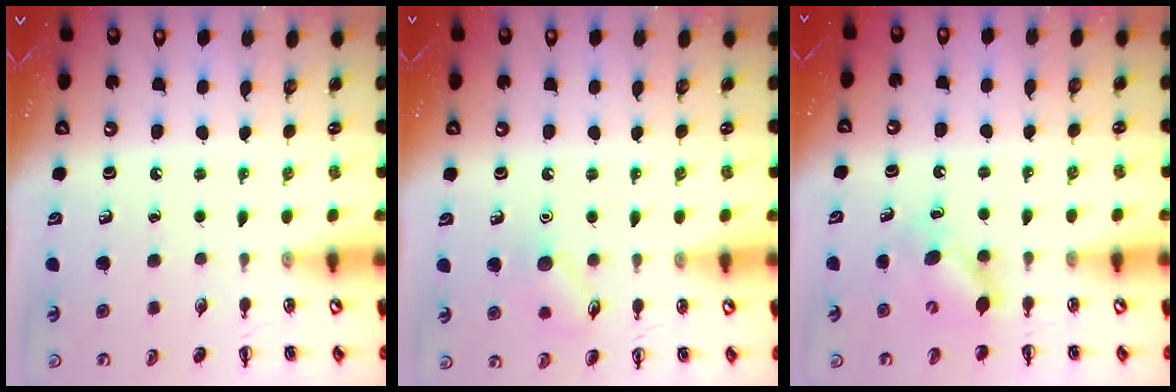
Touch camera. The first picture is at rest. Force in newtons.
{"total": 7.9, "press": 7.8, "slide": 1.3}
{"total": 5.5, "press": 5.4, "slide": 1.2}